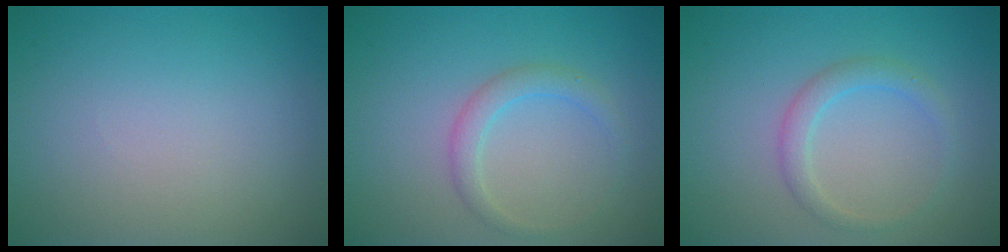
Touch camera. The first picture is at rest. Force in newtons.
{"total": 2.0, "press": 2.0, "slide": 0.2}
{"total": 2.0, "press": 2.0, "slide": 0.0}